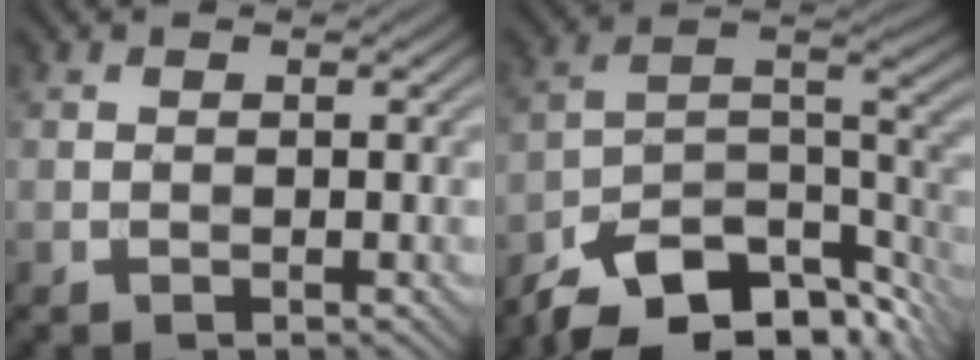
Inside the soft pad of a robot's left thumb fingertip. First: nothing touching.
{"total": 14.3, "force": [-10.8, 5.5, 7.6], "torque": [-0.141, -0.010, -0.174]}